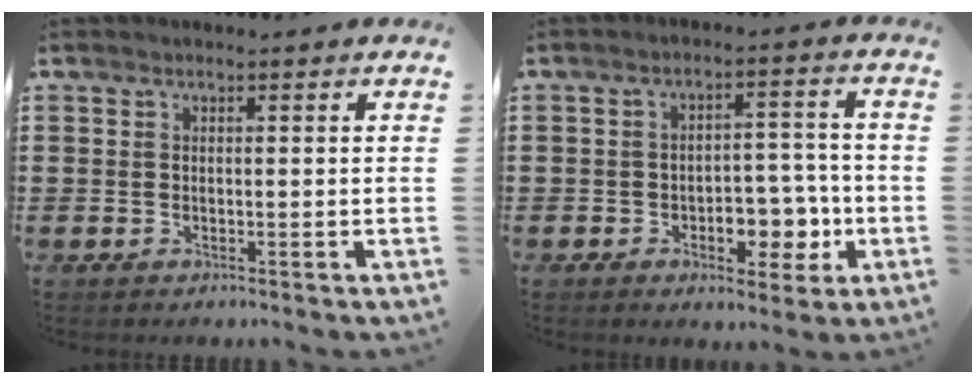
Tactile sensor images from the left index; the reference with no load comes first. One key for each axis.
{"total": 6.5, "fx": -2.3, "fy": 4.3, "fz": 4.3, "tx": -0.060, "ty": 0.008, "tz": -0.043}